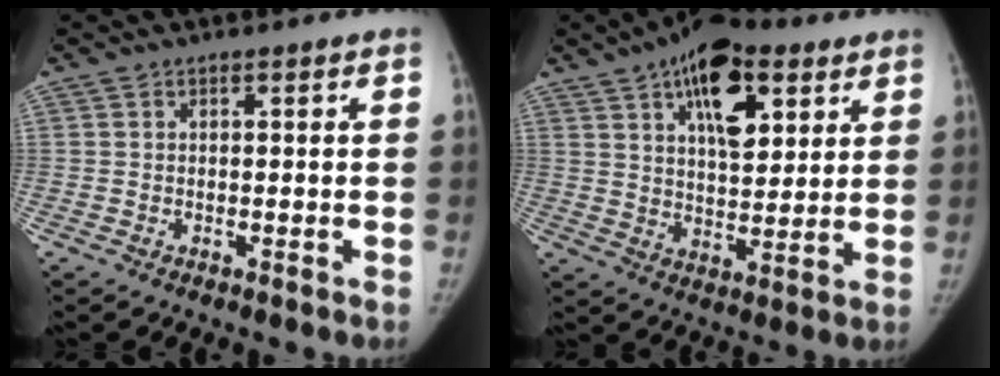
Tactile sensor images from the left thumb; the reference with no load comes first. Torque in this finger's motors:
{"motor_torque": [0.33, 0.21, 1.71, -1.06, 0.47]}